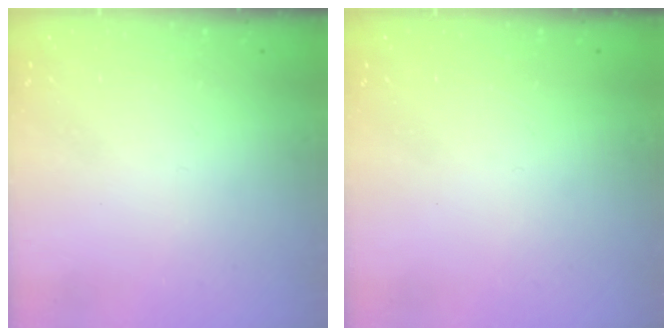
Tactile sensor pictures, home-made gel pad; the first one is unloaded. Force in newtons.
{"total": 0.0}